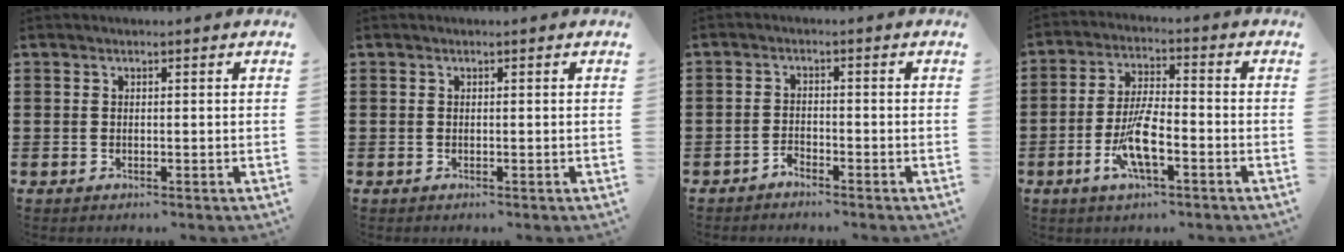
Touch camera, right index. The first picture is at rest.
{"total": 0.0}
{"total": 1.8, "force": [-1.7, 0.3, 0.2], "torque": [-0.010, 0.004, -0.036]}
{"total": 8.3, "force": [-3.4, 2.2, 7.2], "torque": [-0.155, -0.010, -0.066]}